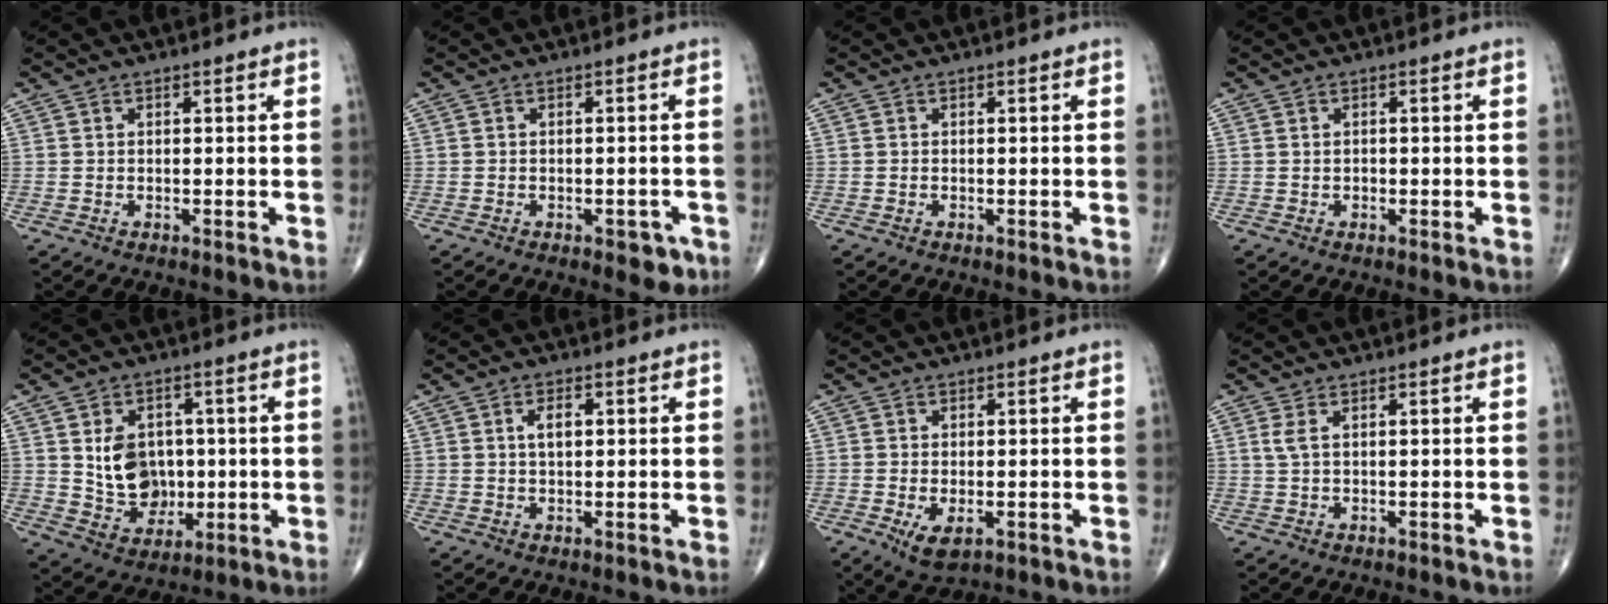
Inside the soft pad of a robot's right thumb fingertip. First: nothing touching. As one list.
[{"total": 3.5, "force": [-1.8, 1.9, 2.4], "torque": [-0.012, 0.005, -0.020]}, {"total": 0.0}, {"total": 0.6, "force": [0.0, 0.5, 0.3], "torque": [-0.004, 0.001, -0.001]}, {"total": 10.8, "force": [0.9, 8.4, 6.6], "torque": [-0.071, -0.009, 0.027]}, {"total": 3.1, "force": [0.7, 1.6, 2.5], "torque": [-0.042, 0.002, 0.010]}, {"total": 4.5, "force": [-1.4, 2.2, 3.7], "torque": [-0.065, -0.011, -0.018]}, {"total": 1.7, "force": [0.6, 0.5, 1.5], "torque": [-0.045, 0.007, 0.018]}]